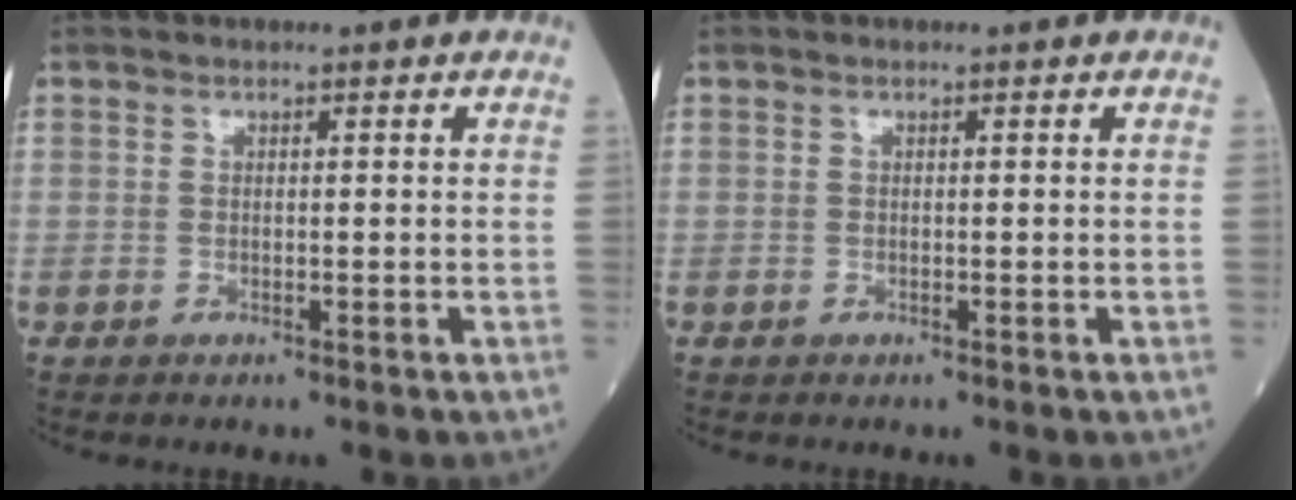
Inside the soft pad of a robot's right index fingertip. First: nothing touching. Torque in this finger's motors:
{"motor_torque": [0.03, 0.02, -0.02, -0.01]}